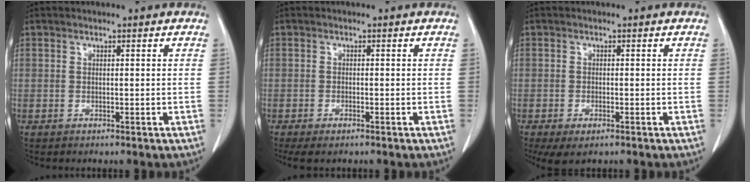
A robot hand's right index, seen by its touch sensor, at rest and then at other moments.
{"total": 2.9, "force": [-2.1, 0.8, 1.8], "torque": [-0.032, -0.007, -0.031]}
{"total": 3.9, "force": [-2.3, 1.4, 2.8], "torque": [-0.050, -0.009, -0.033]}